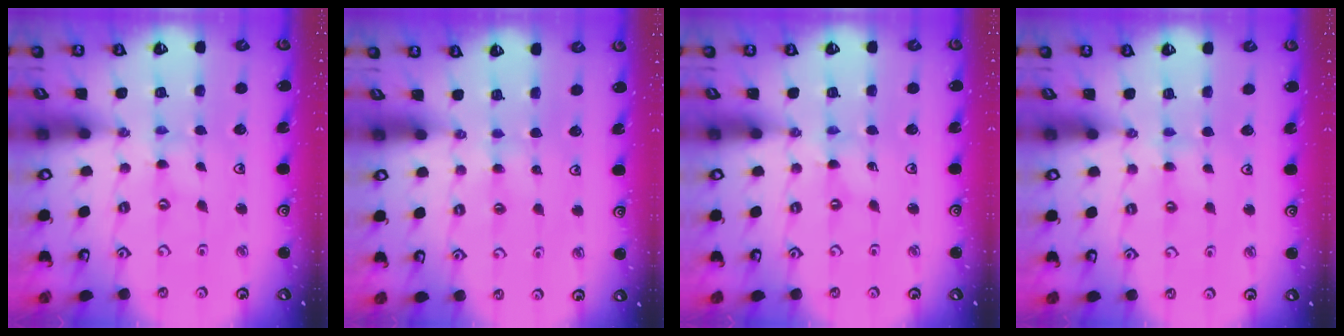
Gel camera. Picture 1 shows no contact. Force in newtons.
{"total": 2.7, "press": 2.7, "slide": 0.3}
{"total": 0.0}
{"total": 3.7, "press": 3.7, "slide": 0.5}